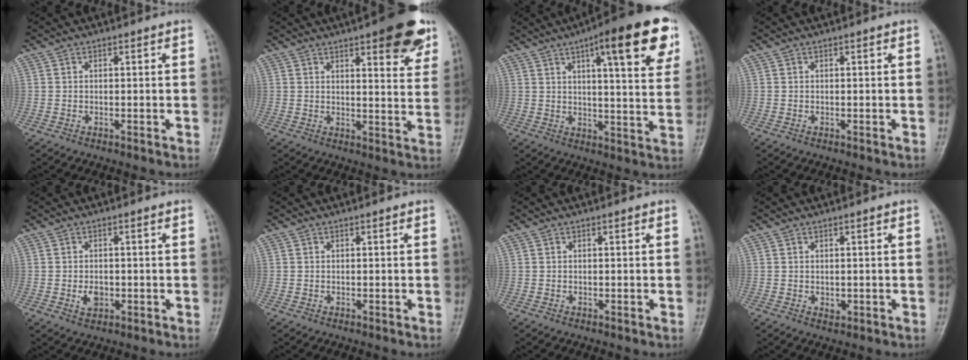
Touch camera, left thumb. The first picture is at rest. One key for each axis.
{"total": 13.0, "fx": 7.8, "fy": 4.0, "fz": 9.7, "tx": -0.086, "ty": -0.035, "tz": 0.095}
{"total": 18.0, "fx": 8.9, "fy": 4.2, "fz": 15.0, "tx": -0.175, "ty": -0.022, "tz": 0.117}
{"total": 0.0}
{"total": 2.8, "fx": -0.6, "fy": 2.0, "fz": 1.8, "tx": -0.025, "ty": 0.000, "tz": -0.008}
{"total": 0.0}
{"total": 0.0}
{"total": 1.5, "fx": 0.1, "fy": 1.0, "fz": 1.1, "tx": -0.012, "ty": -0.002, "tz": 0.004}